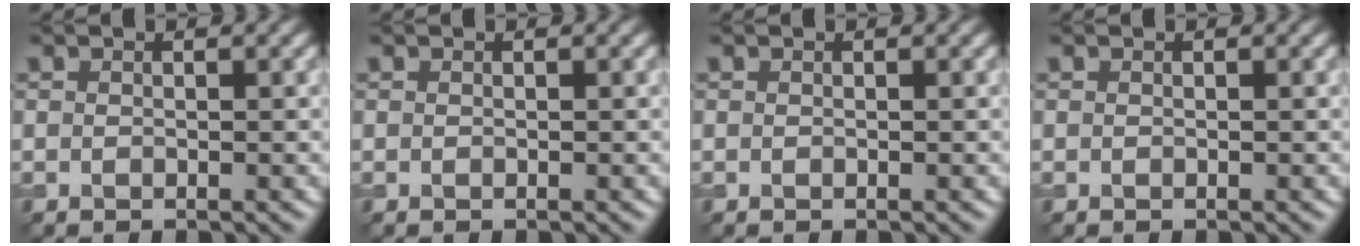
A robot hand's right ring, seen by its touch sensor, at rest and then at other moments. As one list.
[{"total": 0.0}, {"total": 0.0}, {"total": 0.0}]